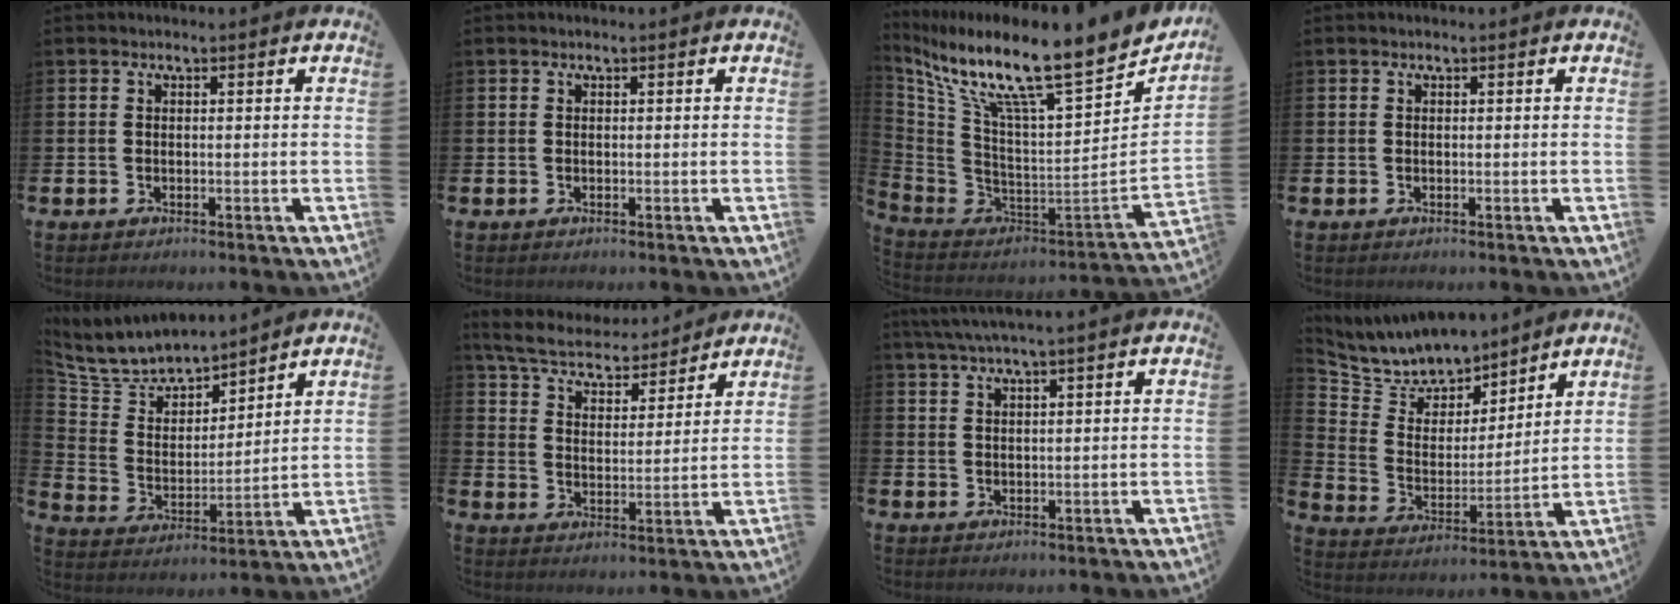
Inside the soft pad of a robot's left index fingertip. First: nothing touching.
{"total": 0.0}
{"total": 11.3, "force": [8.9, 1.9, 6.7], "torque": [-0.135, -0.090, 0.140]}
{"total": 0.0}
{"total": 7.1, "force": [6.8, 1.7, 0.7], "torque": [-0.057, -0.055, 0.118]}
{"total": 6.6, "force": [6.2, 1.6, 1.6], "torque": [-0.060, -0.043, 0.108]}
{"total": 3.5, "force": [3.1, -0.5, 1.7], "torque": [-0.043, -0.002, 0.057]}
{"total": 7.5, "force": [7.2, 2.0, -0.3], "torque": [-0.044, -0.066, 0.129]}